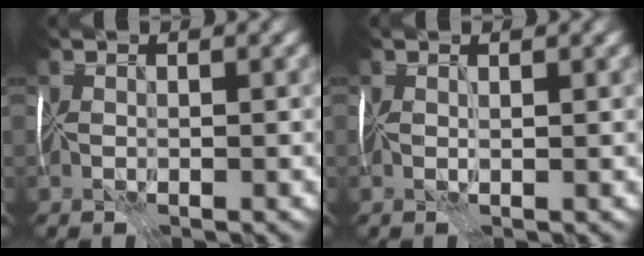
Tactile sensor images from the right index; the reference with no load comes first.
{"total": 0.0}